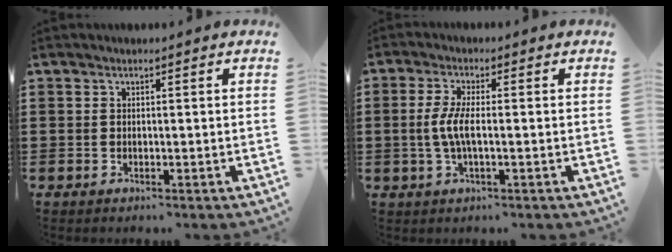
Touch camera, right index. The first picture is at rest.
{"total": 4.7, "force": [-0.5, 1.1, 4.6], "torque": [-0.111, -0.008, -0.021]}